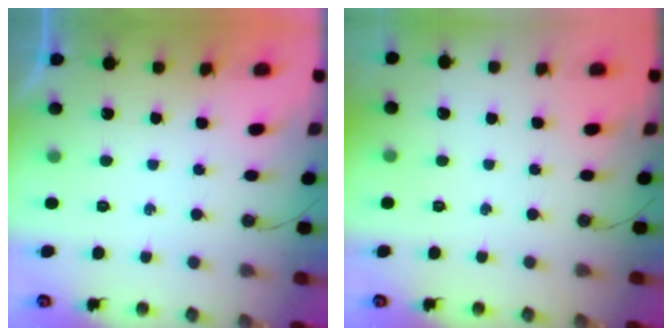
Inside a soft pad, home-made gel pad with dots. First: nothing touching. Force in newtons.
{"total": 0.0}